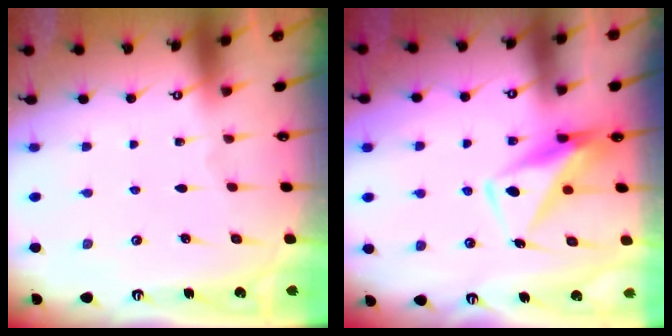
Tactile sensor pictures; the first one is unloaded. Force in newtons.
{"total": 10.8, "press": 10.8, "slide": 1.2}